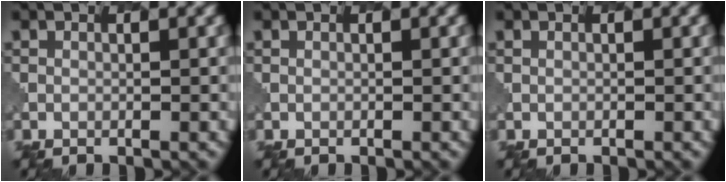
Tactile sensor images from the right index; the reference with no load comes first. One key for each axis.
{"total": 0.0}
{"total": 0.0}